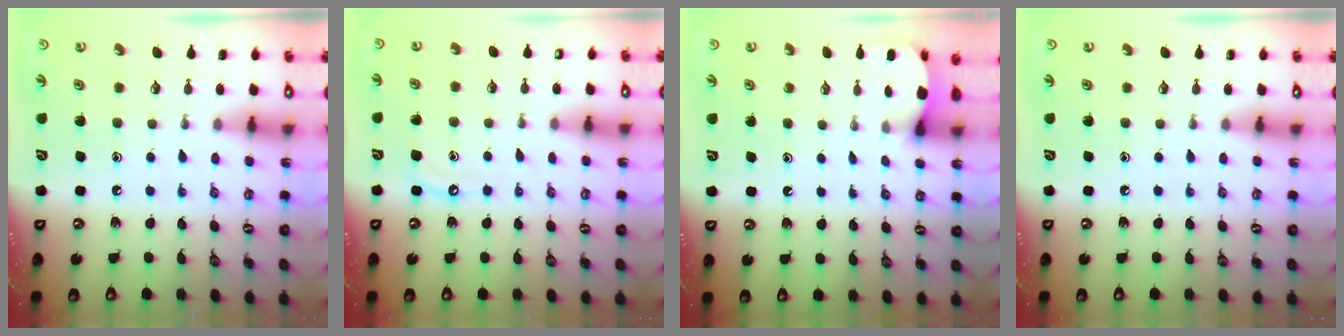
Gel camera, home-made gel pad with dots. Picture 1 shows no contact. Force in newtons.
{"total": 5.0, "press": 5.0, "slide": 0.3}
{"total": 2.4, "press": 2.4, "slide": 0.3}
{"total": 0.0}